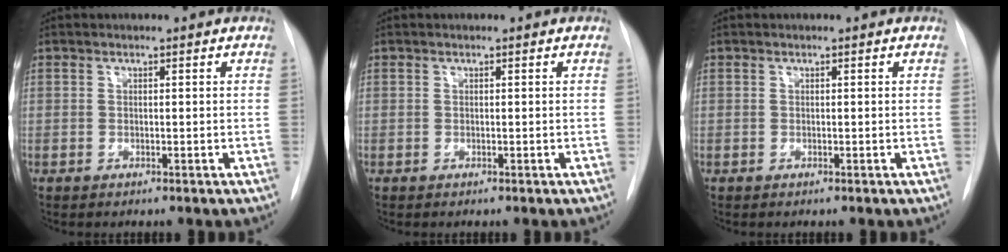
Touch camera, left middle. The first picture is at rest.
{"total": 0.0}
{"total": 0.0}